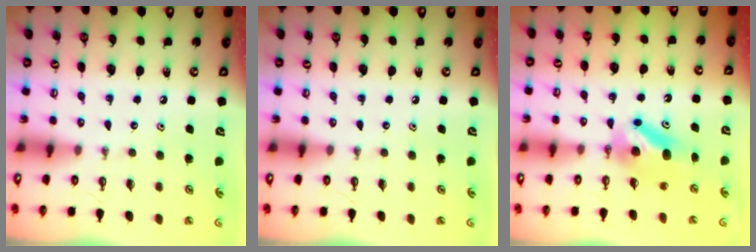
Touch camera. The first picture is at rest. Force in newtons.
{"total": 0.0}
{"total": 7.2, "press": 7.0, "slide": 1.6}